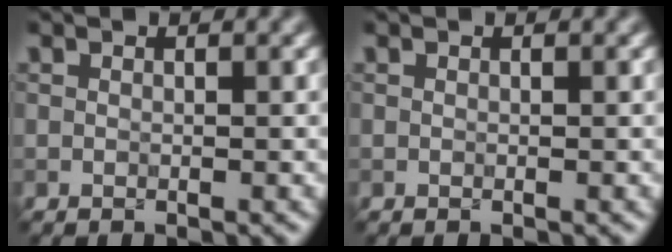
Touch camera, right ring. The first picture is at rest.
{"total": 0.0}